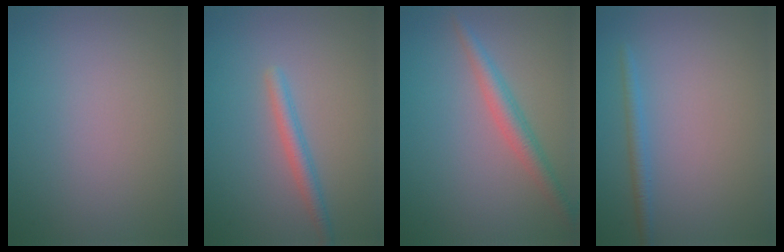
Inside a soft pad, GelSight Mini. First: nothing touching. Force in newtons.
{"total": 2.0, "press": 2.0, "slide": 0.1}
{"total": 2.8, "press": 2.8, "slide": 0.1}
{"total": 1.5, "press": 1.5, "slide": 0.1}